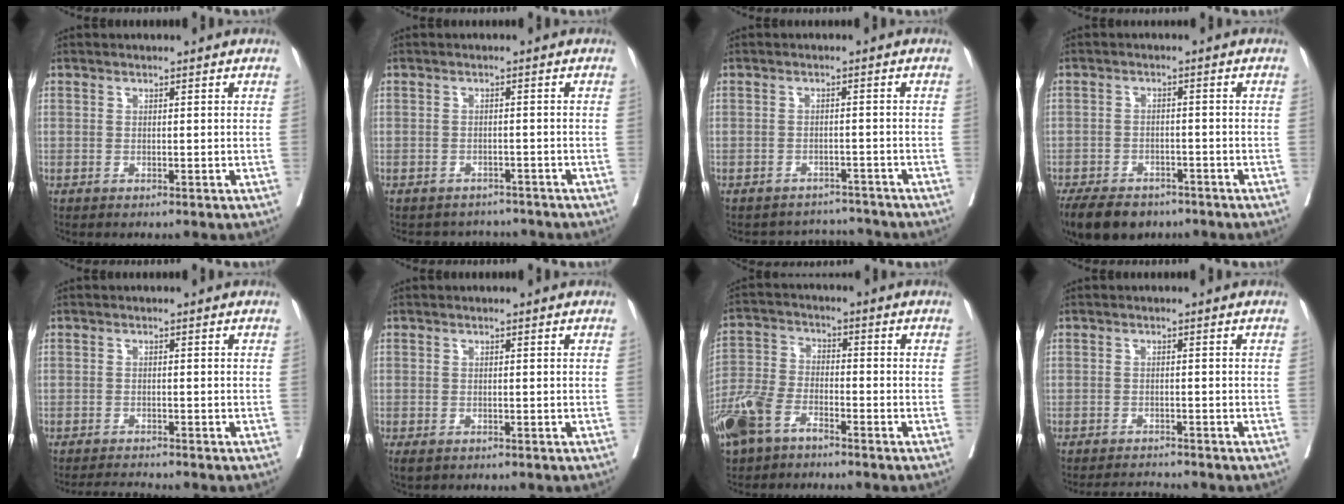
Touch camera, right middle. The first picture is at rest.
{"total": 5.1, "force": [-4.8, 1.7, -0.1], "torque": [0.005, 0.006, -0.059]}
{"total": 5.4, "force": [-5.2, 1.1, -1.0], "torque": [0.013, 0.015, -0.069]}
{"total": 10.6, "force": [-7.9, 5.4, 4.5], "torque": [-0.086, -0.011, -0.117]}
{"total": 2.7, "force": [-2.6, -0.5, 0.2], "torque": [-0.008, -0.017, -0.044]}
{"total": 1.7, "force": [-1.1, 0.9, 0.9], "torque": [-0.018, -0.005, -0.014]}
{"total": 8.4, "force": [-5.7, 3.9, 4.8], "torque": [-0.121, -0.010, -0.116]}
{"total": 3.1, "force": [-3.0, -0.4, -0.1], "torque": [0.000, -0.016, -0.050]}